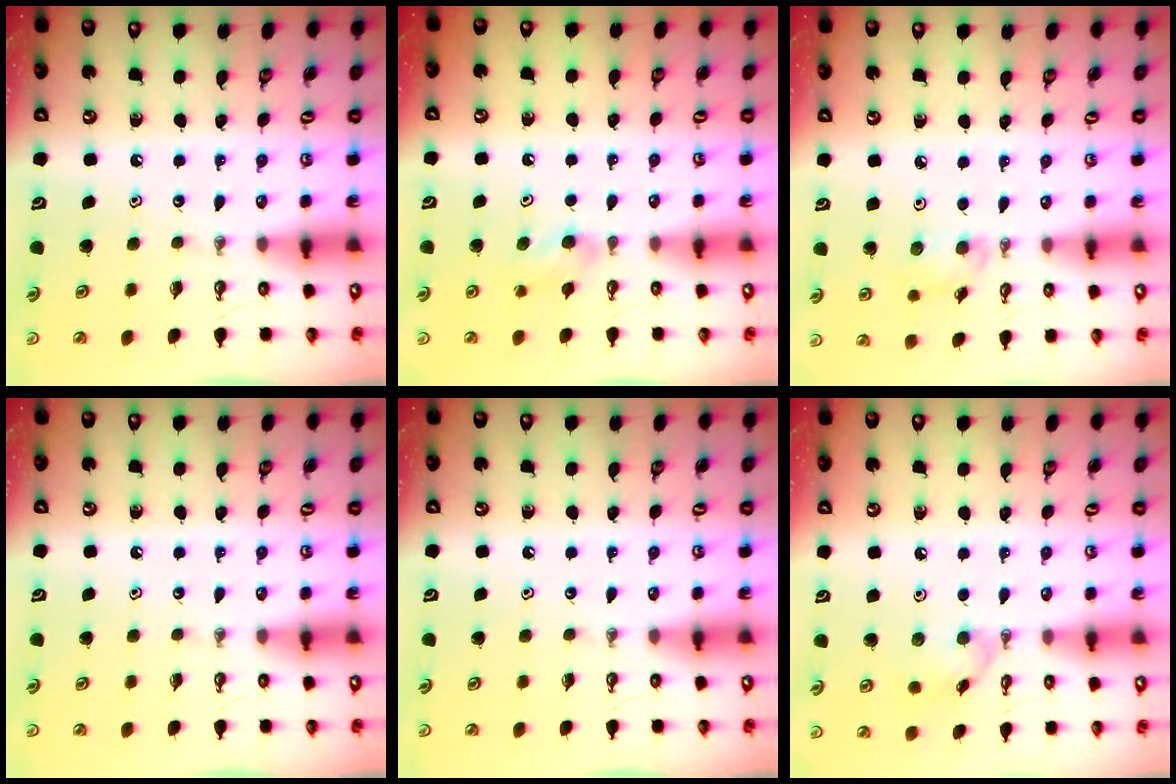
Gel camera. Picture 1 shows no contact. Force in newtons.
{"total": 4.7, "press": 4.6, "slide": 1.0}
{"total": 5.3, "press": 5.1, "slide": 1.5}
{"total": 0.0}
{"total": 0.0}
{"total": 7.8, "press": 7.8, "slide": 0.8}